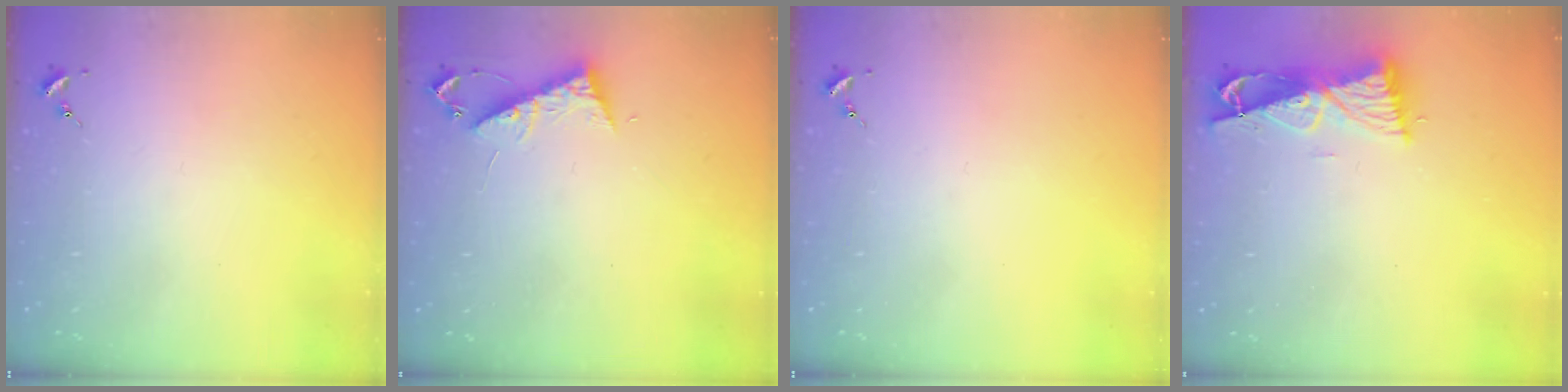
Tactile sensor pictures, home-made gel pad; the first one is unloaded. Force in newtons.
{"total": 7.7, "press": 7.6, "slide": 0.6}
{"total": 0.0}
{"total": 8.5, "press": 8.4, "slide": 1.0}